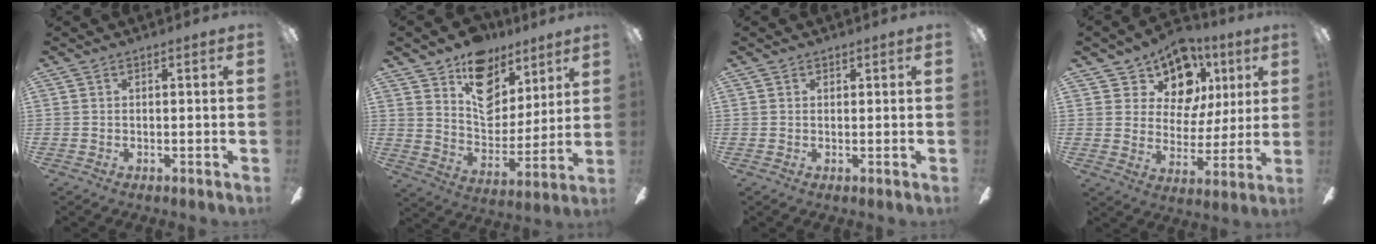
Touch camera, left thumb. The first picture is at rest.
{"total": 15.5, "force": [10.4, 9.5, 6.5], "torque": [-0.099, -0.063, 0.192]}
{"total": 0.9, "force": [0.6, 0.6, 0.0], "torque": [0.007, -0.004, 0.011]}
{"total": 13.3, "force": [8.5, 8.5, 5.7], "torque": [-0.108, -0.047, 0.161]}